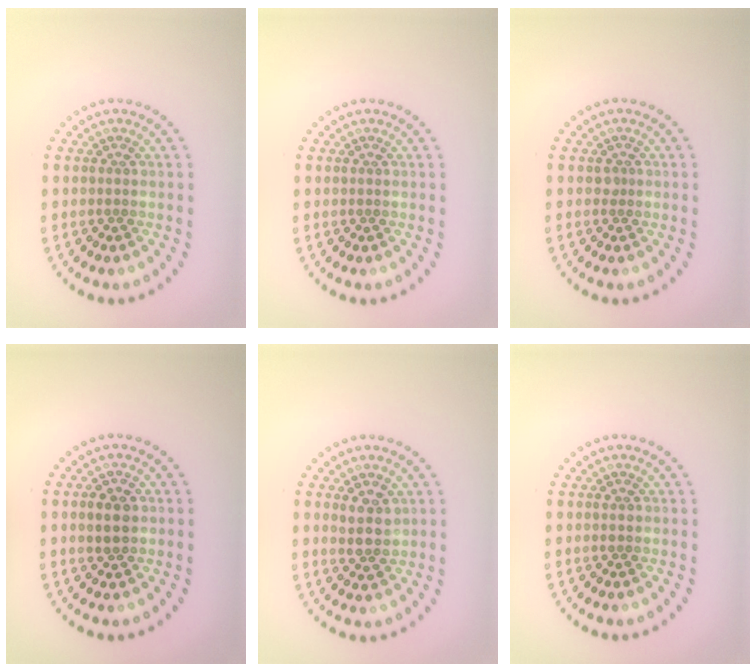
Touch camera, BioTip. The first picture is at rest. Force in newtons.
{"total": 0.0}
{"total": 0.6, "press": 0.4, "slide": 0.4}
{"total": 2.5, "press": 2.4, "slide": 0.4}
{"total": 2.5, "press": 2.3, "slide": 0.9}
{"total": 0.8, "press": 0.8, "slide": 0.0}